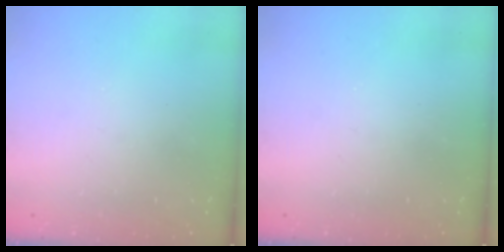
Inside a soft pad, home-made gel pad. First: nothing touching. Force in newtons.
{"total": 0.0}